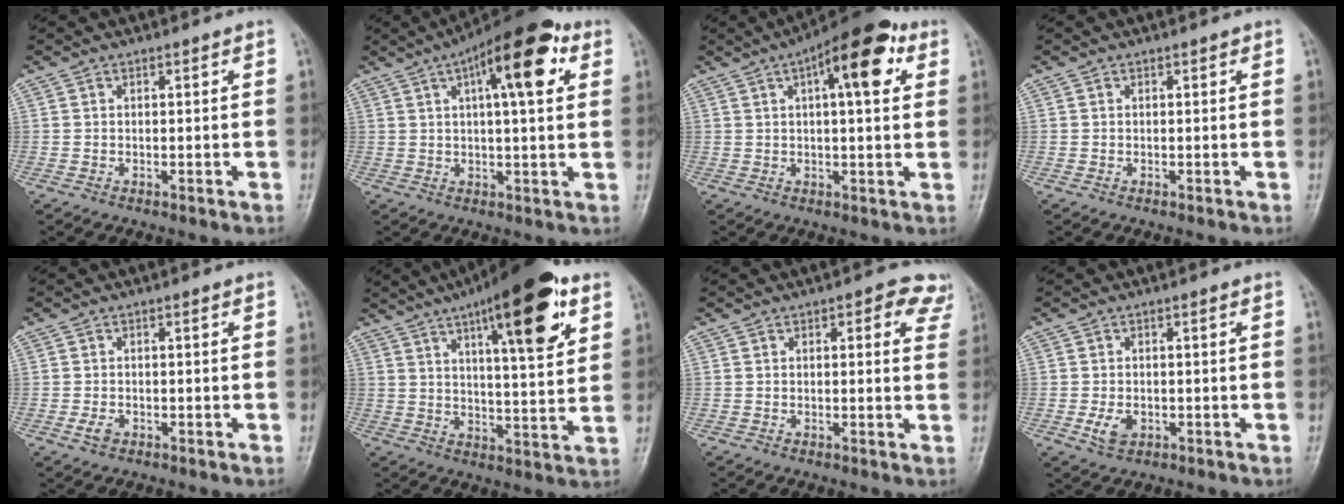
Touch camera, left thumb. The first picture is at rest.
{"total": 15.0, "force": [5.8, 5.0, 12.8], "torque": [-0.167, 0.012, 0.078]}
{"total": 13.1, "force": [5.1, 4.8, 11.1], "torque": [-0.136, 0.012, 0.064]}
{"total": 0.0}
{"total": 1.9, "force": [-0.8, 1.2, 1.2], "torque": [-0.025, 0.004, -0.016]}
{"total": 19.3, "force": [9.7, 5.3, 15.8], "torque": [-0.208, -0.028, 0.141]}
{"total": 6.6, "force": [3.1, 3.1, 4.9], "torque": [-0.020, -0.003, 0.025]}
{"total": 3.4, "force": [-1.0, 2.3, 2.3], "torque": [-0.044, 0.002, -0.014]}